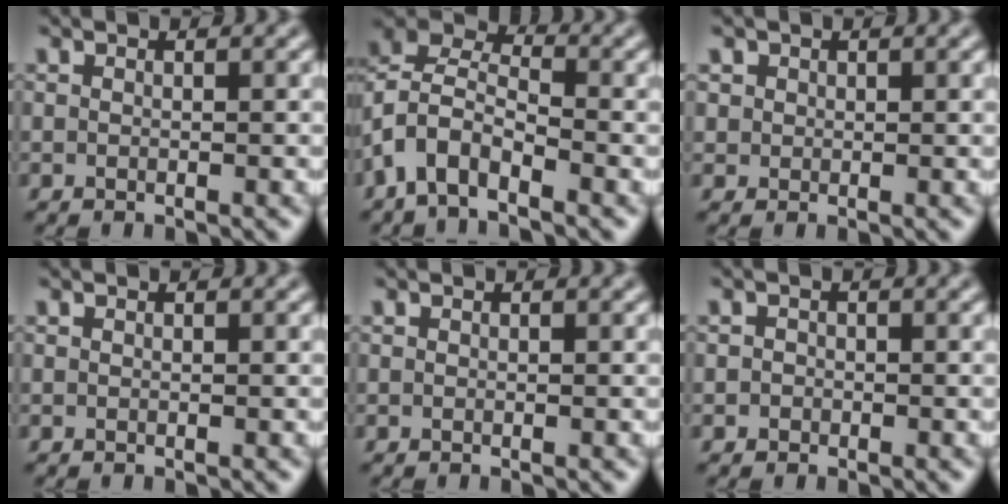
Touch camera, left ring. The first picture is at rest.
{"total": 6.6, "force": [-3.6, 3.4, 4.3], "torque": [-0.085, 0.005, -0.086]}
{"total": 1.1, "force": [0.5, 1.0, 0.1], "torque": [0.005, -0.005, 0.010]}
{"total": 0.0}
{"total": 0.0}
{"total": 0.8, "force": [-0.3, 0.7, 0.0], "torque": [0.006, -0.003, -0.006]}